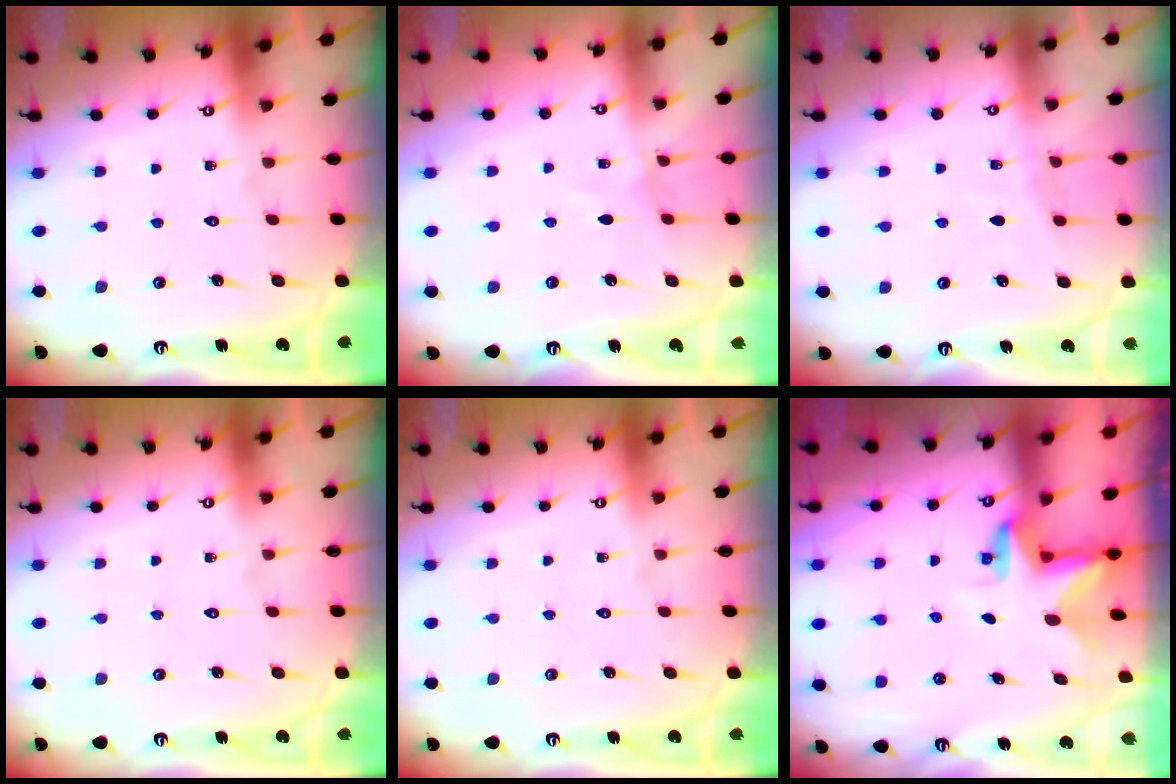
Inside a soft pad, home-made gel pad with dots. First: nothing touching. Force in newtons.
{"total": 2.9, "press": 2.9, "slide": 0.4}
{"total": 3.3, "press": 3.2, "slide": 0.4}
{"total": 0.0}
{"total": 0.0}
{"total": 2.8, "press": 2.8, "slide": 0.2}